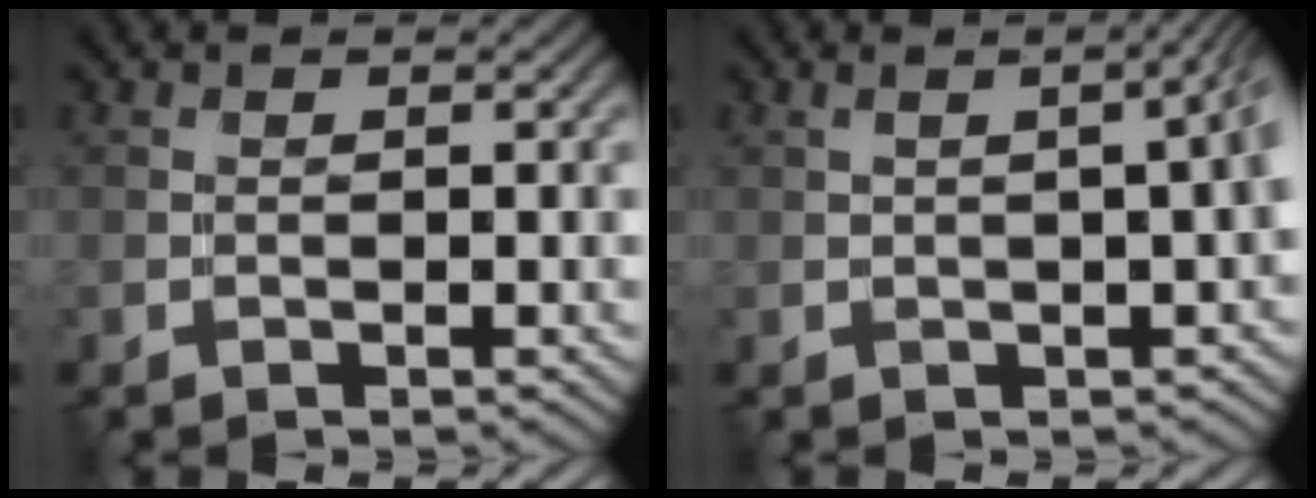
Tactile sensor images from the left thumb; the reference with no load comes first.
{"total": 4.3, "force": [0.3, 1.3, 4.0], "torque": [-0.032, 0.010, 0.011]}